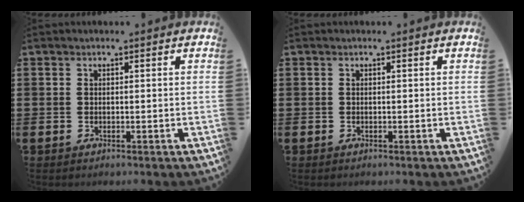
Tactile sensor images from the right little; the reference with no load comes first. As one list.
[{"total": 0.0}]